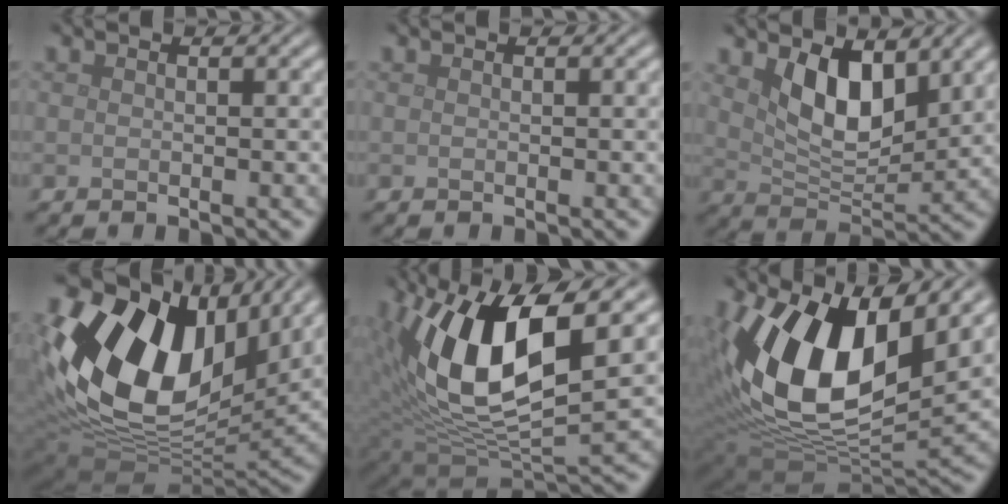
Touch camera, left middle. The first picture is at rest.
{"total": 0.0}
{"total": 5.8, "force": [2.6, 2.8, 4.4], "torque": [-0.086, -0.012, 0.047]}
{"total": 17.3, "force": [5.3, 11.5, 11.9], "torque": [-0.244, 0.005, 0.096]}
{"total": 12.7, "force": [3.5, 5.2, 11.1], "torque": [-0.215, -0.004, 0.064]}
{"total": 14.9, "force": [4.7, 8.1, 11.6], "torque": [-0.214, -0.001, 0.081]}